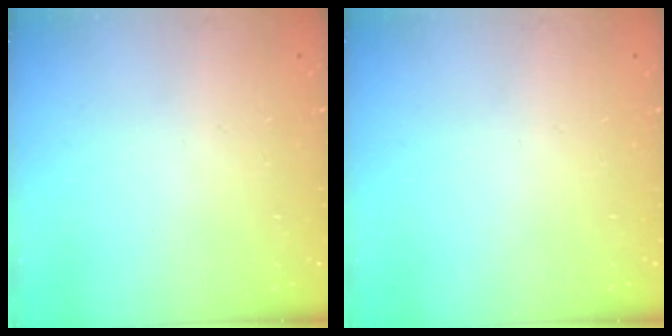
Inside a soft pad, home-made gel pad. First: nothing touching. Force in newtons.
{"total": 0.0}